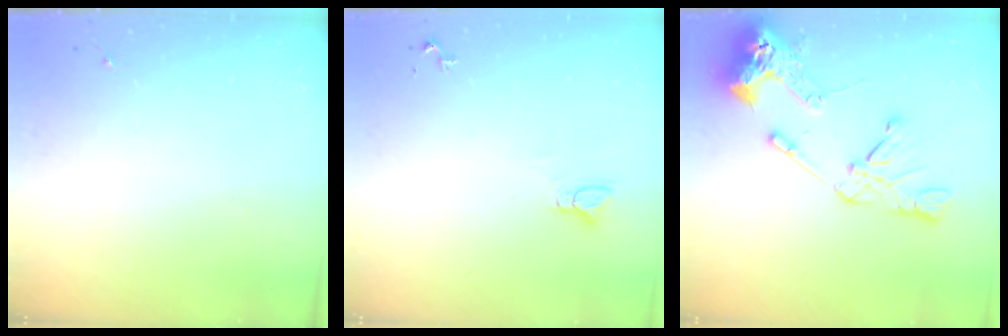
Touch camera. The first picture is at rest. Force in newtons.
{"total": 2.2, "press": 2.2, "slide": 0.1}
{"total": 19.7, "press": 19.5, "slide": 2.6}